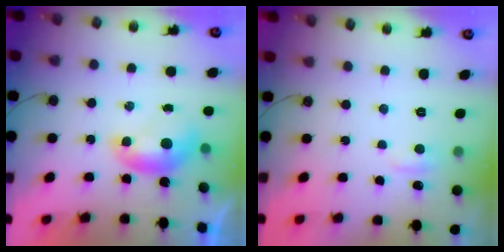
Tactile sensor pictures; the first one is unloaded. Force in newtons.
{"total": 1.0, "press": 0.7, "slide": 0.8}